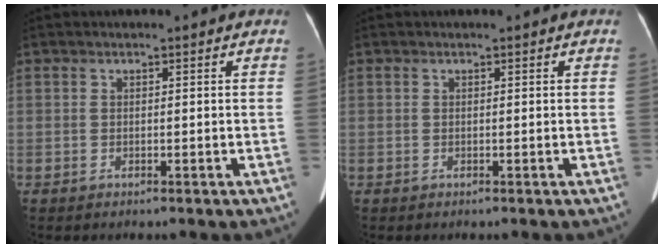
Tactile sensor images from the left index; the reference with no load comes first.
{"total": 0.0}